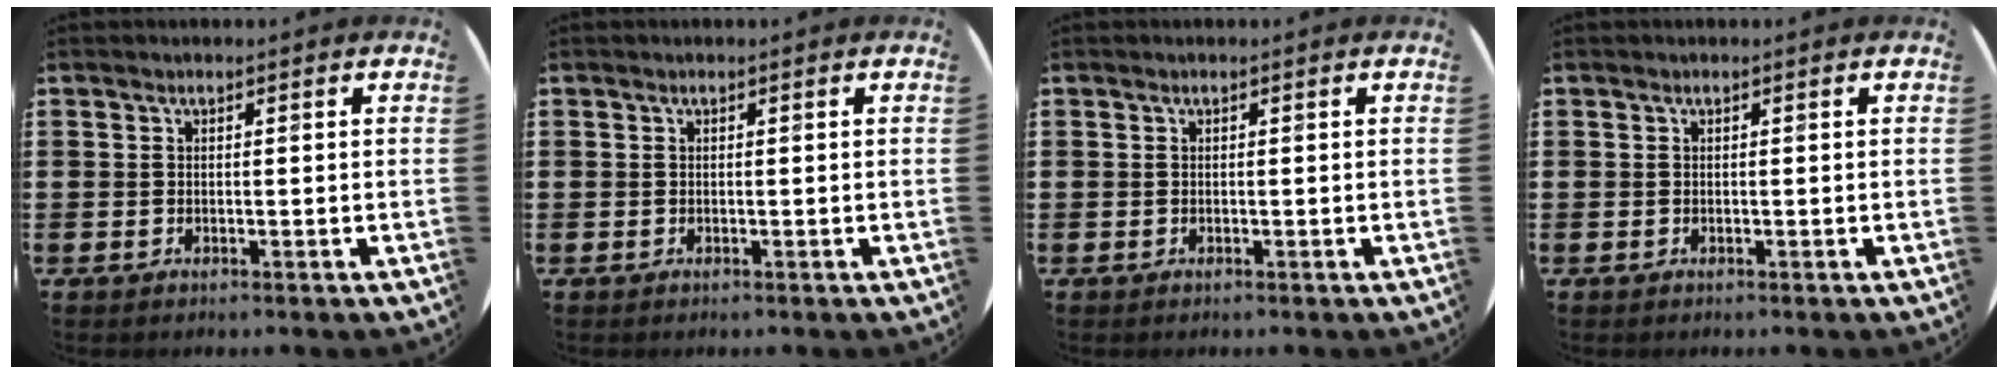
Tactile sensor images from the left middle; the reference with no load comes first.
{"total": 0.0}
{"total": 0.0}
{"total": 0.0}